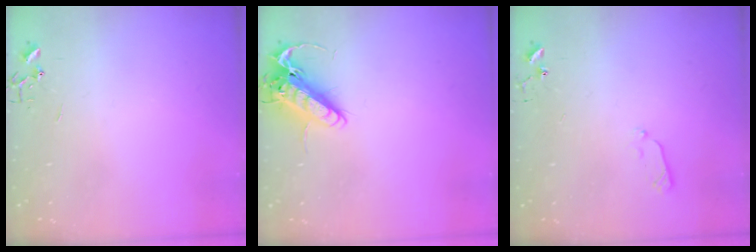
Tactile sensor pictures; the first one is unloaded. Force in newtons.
{"total": 13.8, "press": 13.6, "slide": 2.3}
{"total": 5.6, "press": 5.6, "slide": 0.8}